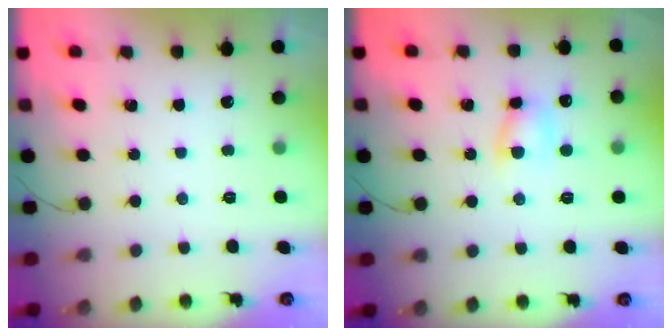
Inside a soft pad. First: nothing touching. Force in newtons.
{"total": 5.6, "press": 5.5, "slide": 1.0}